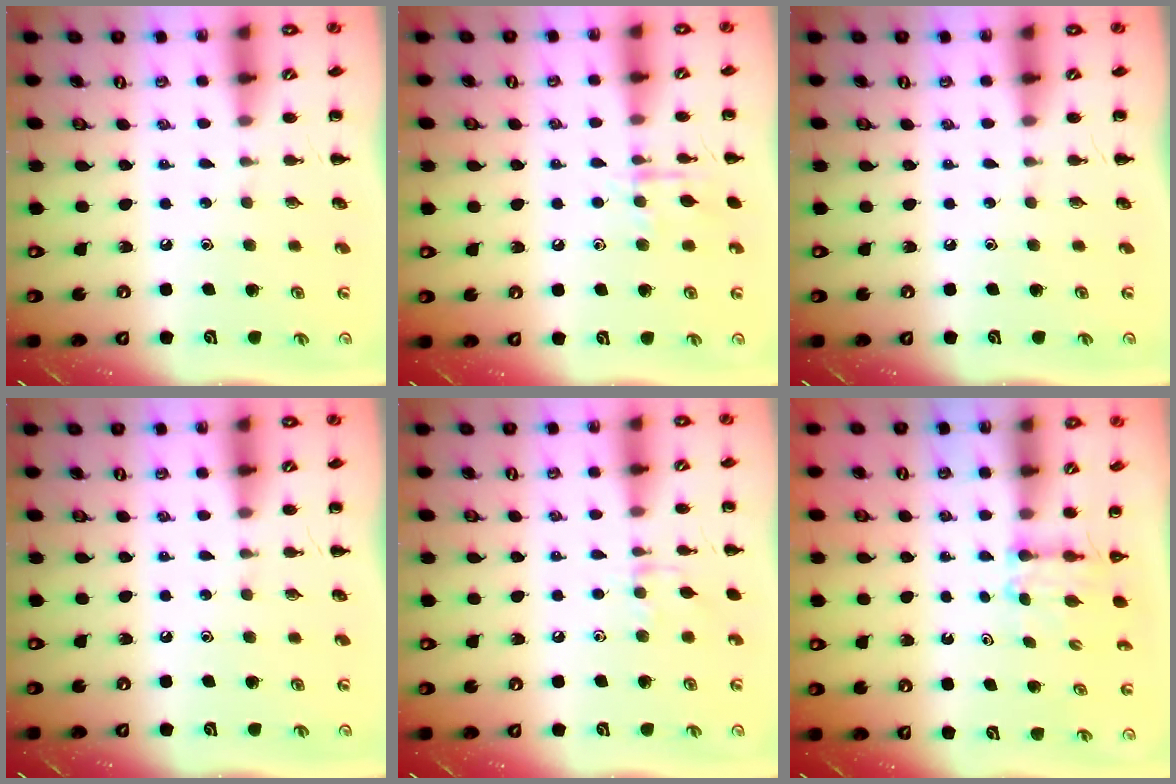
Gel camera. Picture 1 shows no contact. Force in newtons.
{"total": 8.4, "press": 8.4, "slide": 0.7}
{"total": 0.0}
{"total": 0.0}
{"total": 5.6, "press": 5.4, "slide": 1.7}
{"total": 2.7, "press": 2.5, "slide": 1.1}